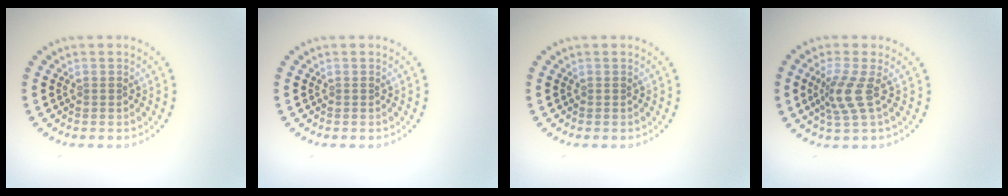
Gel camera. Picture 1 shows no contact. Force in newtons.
{"total": 0.0}
{"total": 0.0}
{"total": 3.0, "press": 2.2, "slide": 2.0}